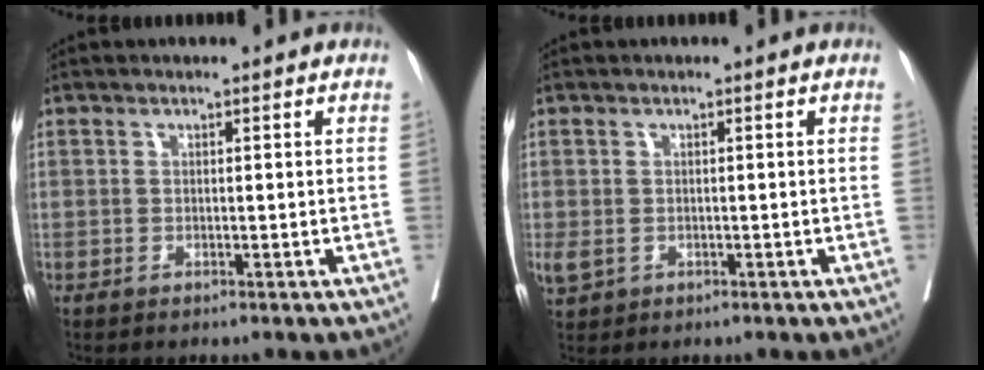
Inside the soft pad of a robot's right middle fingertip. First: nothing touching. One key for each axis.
{"total": 2.3, "fx": -0.4, "fy": 1.8, "fz": 1.5, "tx": -0.038, "ty": -0.004, "tz": 0.000}